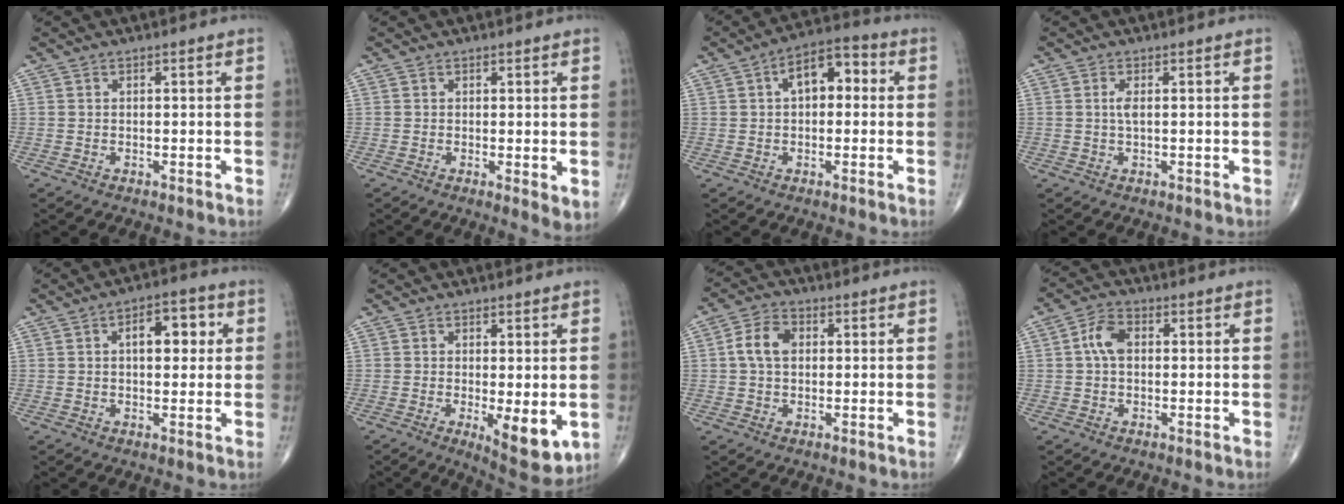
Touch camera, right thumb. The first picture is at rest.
{"total": 2.9, "force": [0.0, 1.0, 2.7], "torque": [-0.041, -0.013, 0.000]}
{"total": 8.8, "force": [1.5, 5.0, 7.1], "torque": [-0.085, 0.029, 0.013]}
{"total": 1.6, "force": [0.2, 0.4, 1.5], "torque": [-0.038, 0.000, 0.007]}
{"total": 7.9, "force": [1.8, 4.2, 6.4], "torque": [-0.062, 0.011, 0.021]}
{"total": 8.1, "force": [-1.4, 2.8, 7.4], "torque": [-0.096, -0.023, -0.013]}
{"total": 6.0, "force": [0.8, 4.2, 4.3], "torque": [-0.080, 0.014, 0.008]}
{"total": 5.1, "force": [0.6, 3.3, 3.8], "torque": [-0.075, 0.014, 0.004]}